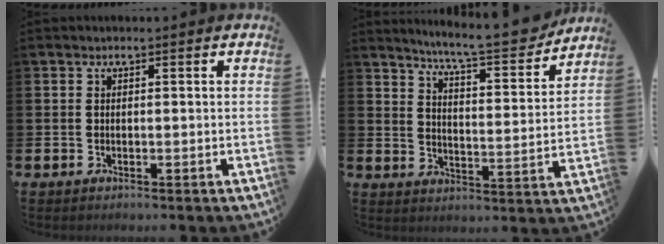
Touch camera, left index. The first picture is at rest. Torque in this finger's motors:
{"motor_torque": [0.16, -0.29, 0.25, 0.07]}